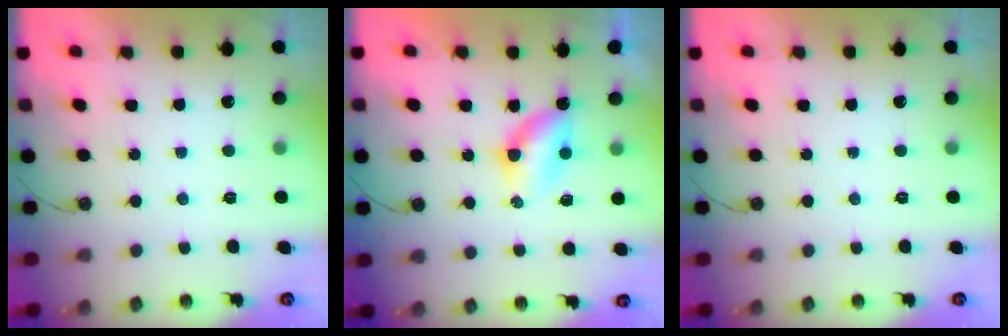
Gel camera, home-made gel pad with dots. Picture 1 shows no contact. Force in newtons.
{"total": 5.0, "press": 5.0, "slide": 0.6}
{"total": 0.0}